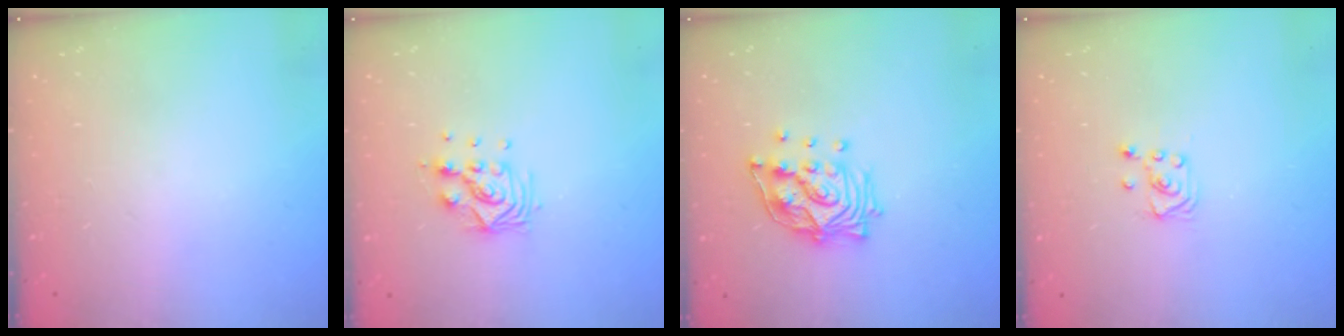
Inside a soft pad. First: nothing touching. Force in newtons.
{"total": 8.8, "press": 8.7, "slide": 0.9}
{"total": 13.9, "press": 13.8, "slide": 1.4}
{"total": 3.4, "press": 3.4, "slide": 0.4}